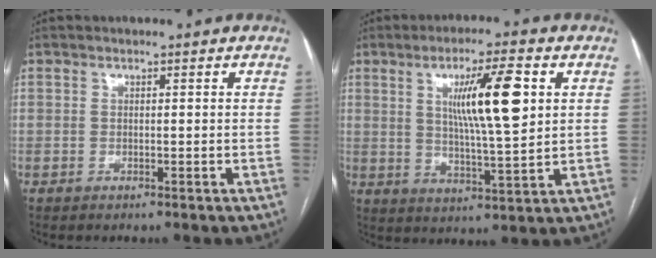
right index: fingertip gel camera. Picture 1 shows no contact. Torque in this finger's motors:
{"motor_torque": [0.86, 0.65, 0.75, 0.11]}